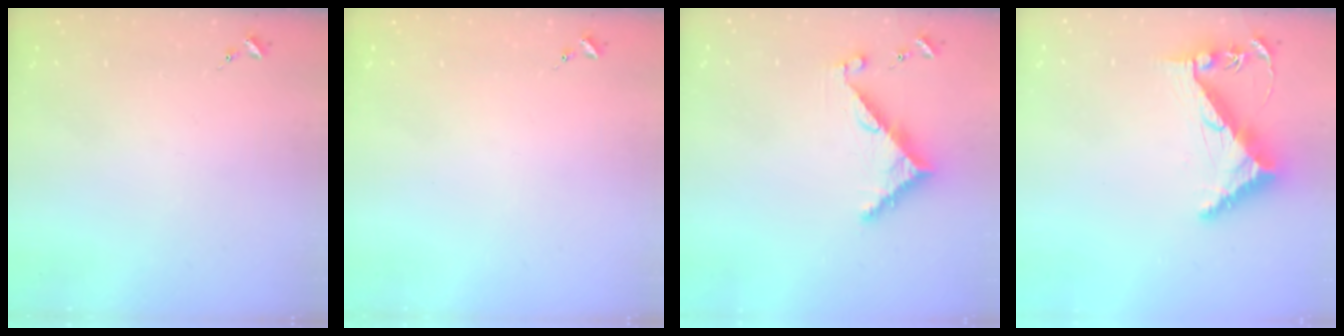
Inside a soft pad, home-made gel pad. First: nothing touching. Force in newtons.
{"total": 0.0}
{"total": 7.3, "press": 7.3, "slide": 0.6}
{"total": 8.7, "press": 8.6, "slide": 0.9}